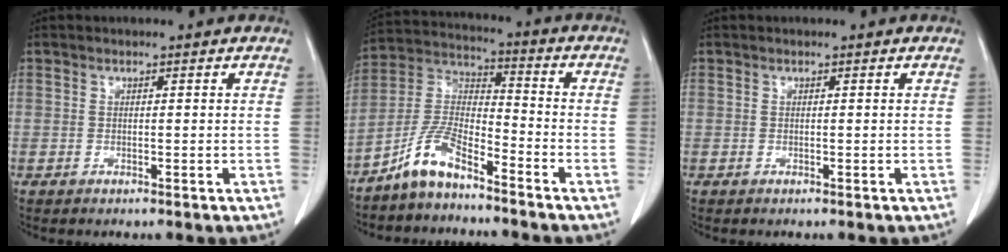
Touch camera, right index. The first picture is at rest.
{"total": 8.4, "force": [-6.5, 2.3, 4.8], "torque": [-0.113, 0.009, -0.133]}
{"total": 0.0}